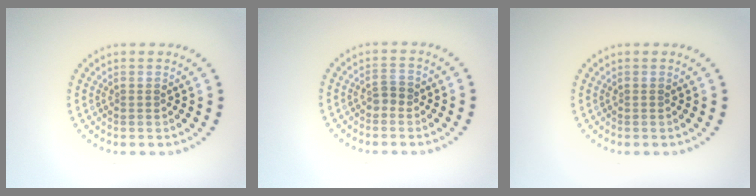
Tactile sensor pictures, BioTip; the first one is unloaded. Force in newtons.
{"total": 1.2, "press": 1.1, "slide": 0.5}
{"total": 0.0}